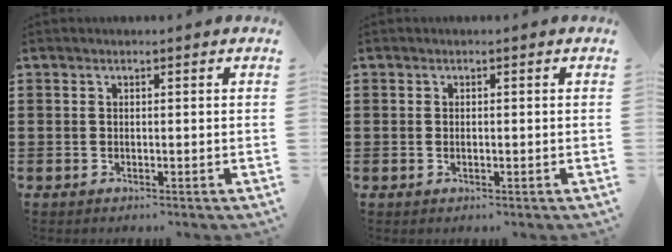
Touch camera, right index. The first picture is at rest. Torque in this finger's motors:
{"motor_torque": [0.00, 2.14, -0.01, -0.01]}